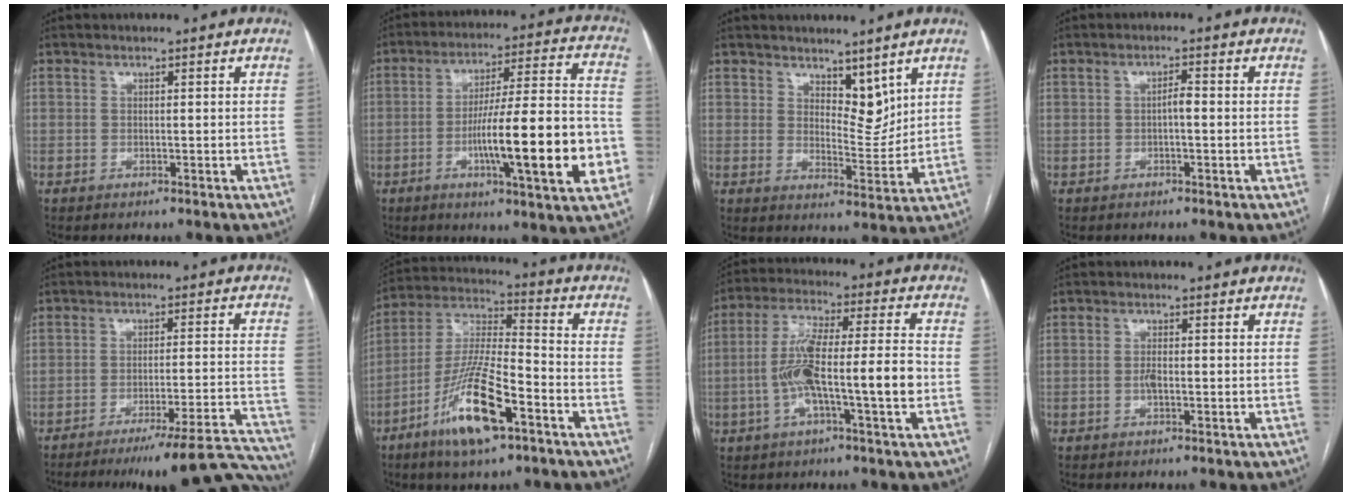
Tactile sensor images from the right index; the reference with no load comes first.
{"total": 19.6, "force": [-5.3, 1.5, 18.8], "torque": [-0.263, 0.008, -0.076]}
{"total": 5.7, "force": [4.1, 2.7, 3.1], "torque": [-0.043, -0.009, 0.075]}
{"total": 1.7, "force": [-0.2, 0.5, 1.6], "torque": [-0.027, 0.006, -0.004]}
{"total": 19.5, "force": [-17.9, 0.7, 7.7], "torque": [-0.030, 0.016, -0.233]}
{"total": 15.3, "force": [-7.6, 3.0, 13.0], "torque": [-0.261, -0.012, -0.137]}
{"total": 12.7, "force": [-2.6, 1.3, 12.3], "torque": [-0.232, 0.022, -0.049]}
{"total": 1.6, "force": [-0.4, 0.5, 1.4], "torque": [-0.028, 0.002, -0.008]}